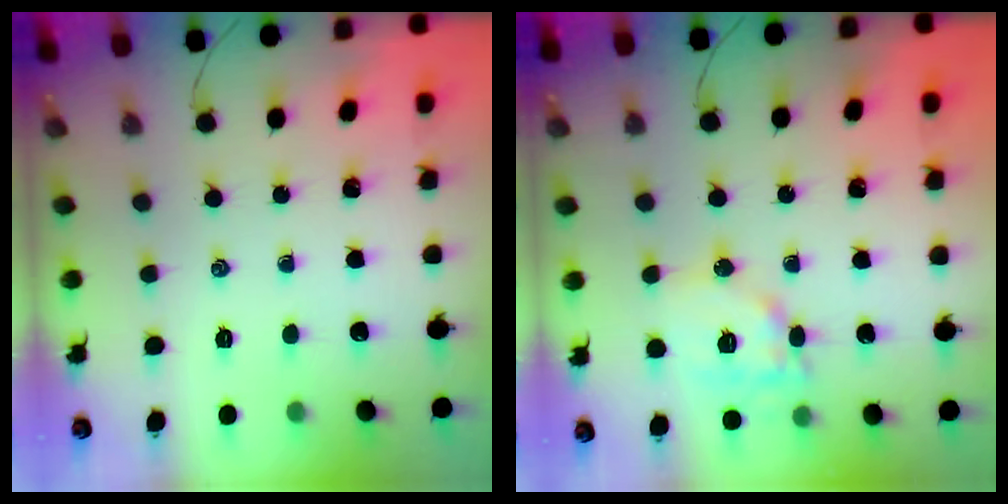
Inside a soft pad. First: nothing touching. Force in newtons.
{"total": 12.3, "press": 12.1, "slide": 1.7}